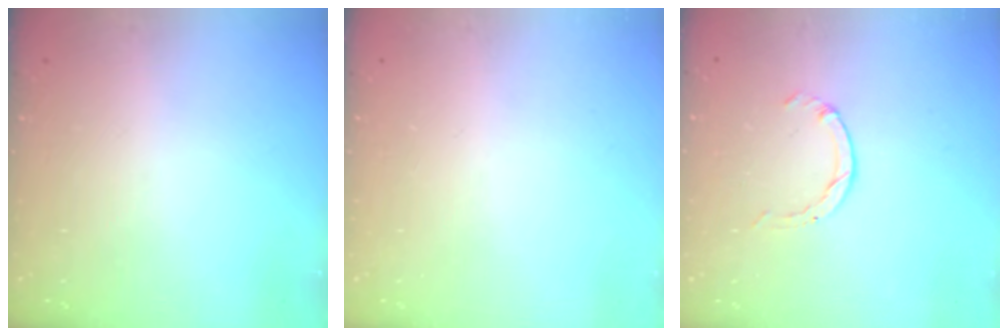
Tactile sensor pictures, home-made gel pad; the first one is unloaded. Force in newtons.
{"total": 0.0}
{"total": 0.5, "press": 0.5, "slide": 0.1}